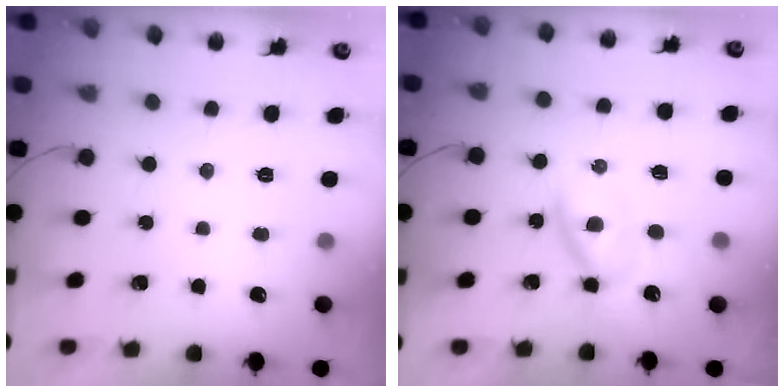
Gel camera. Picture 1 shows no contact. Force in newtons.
{"total": 2.8, "press": 2.8, "slide": 0.5}